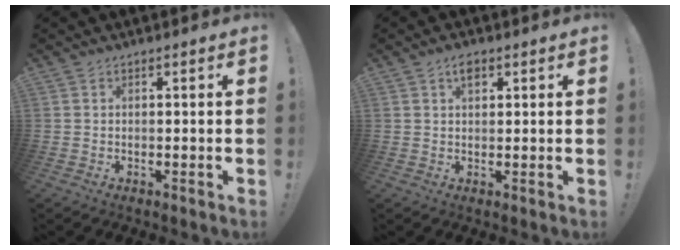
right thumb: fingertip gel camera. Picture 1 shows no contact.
{"total": 3.3, "force": [1.7, 1.8, 2.2], "torque": [-0.034, 0.001, 0.028]}